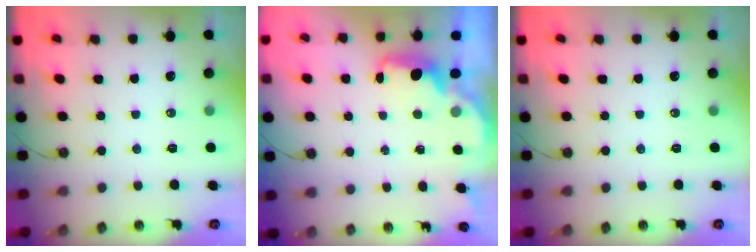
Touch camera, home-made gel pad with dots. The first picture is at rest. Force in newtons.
{"total": 1.7, "press": 1.6, "slide": 0.5}
{"total": 0.0}